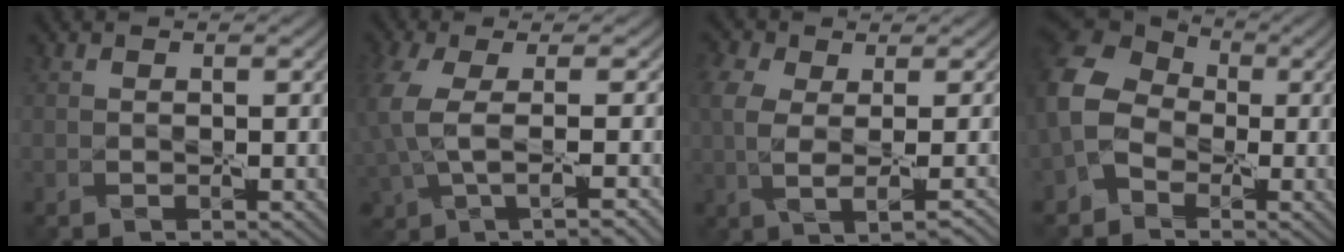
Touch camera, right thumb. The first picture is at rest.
{"total": 6.2, "force": [-0.4, 2.2, 5.8], "torque": [-0.139, -0.010, -0.001]}
{"total": 5.3, "force": [0.6, 2.5, 4.7], "torque": [-0.097, 0.004, 0.016]}
{"total": 7.3, "force": [-1.8, 6.1, 3.6], "torque": [-0.104, -0.006, -0.052]}